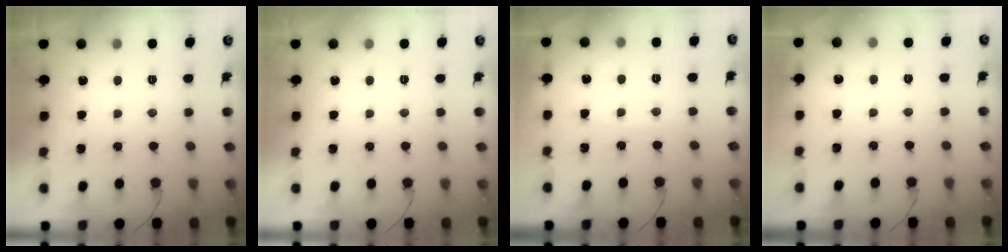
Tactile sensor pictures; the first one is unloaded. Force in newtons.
{"total": 0.0}
{"total": 2.7, "press": 2.7, "slide": 0.5}
{"total": 2.7, "press": 2.7, "slide": 0.3}